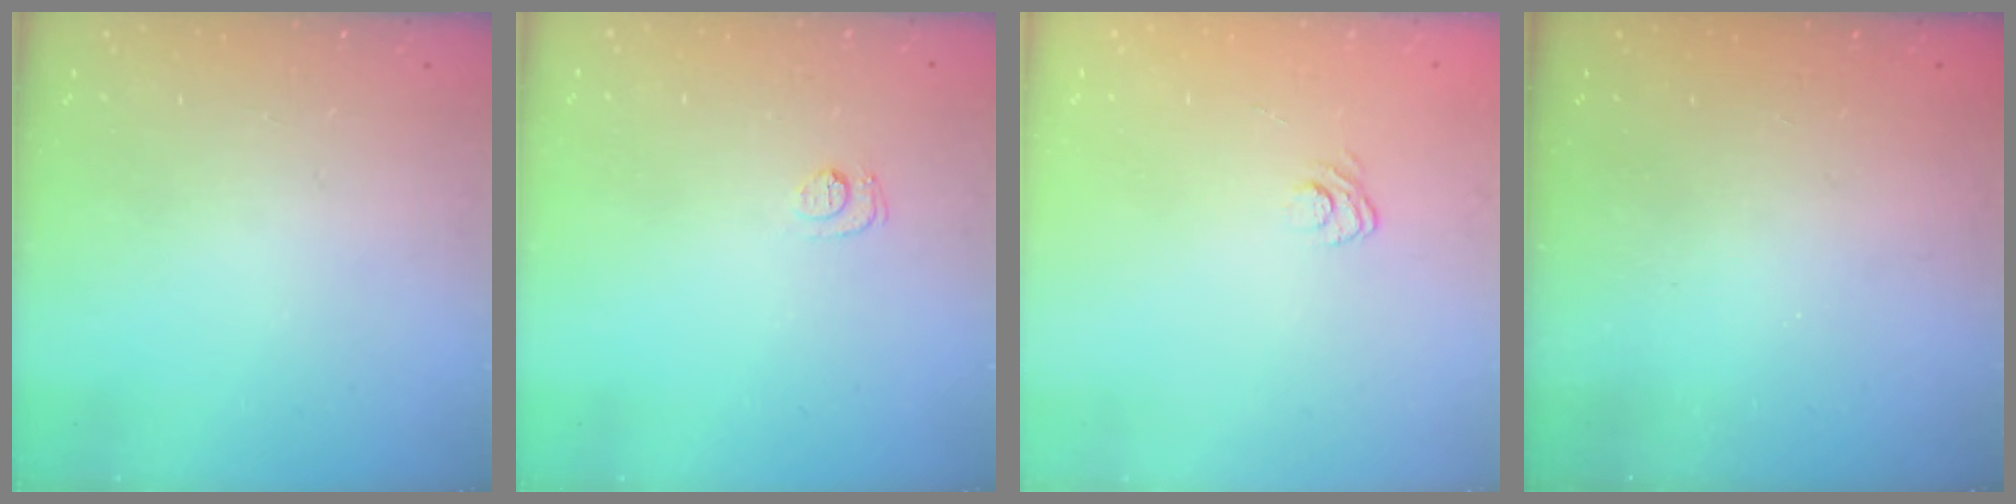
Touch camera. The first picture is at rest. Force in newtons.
{"total": 5.7, "press": 5.7, "slide": 0.6}
{"total": 3.7, "press": 3.4, "slide": 1.4}
{"total": 2.5, "press": 2.3, "slide": 0.8}